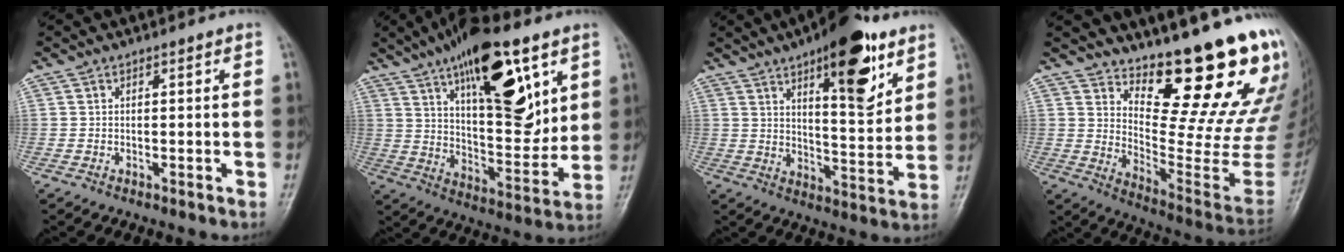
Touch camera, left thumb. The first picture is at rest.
{"total": 23.7, "force": [11.2, 9.8, 18.5], "torque": [-0.252, -0.043, 0.186]}
{"total": 17.5, "force": [9.5, 6.2, 13.3], "torque": [-0.154, -0.048, 0.141]}
{"total": 23.2, "force": [16.0, 4.7, 16.1], "torque": [-0.203, -0.143, 0.238]}